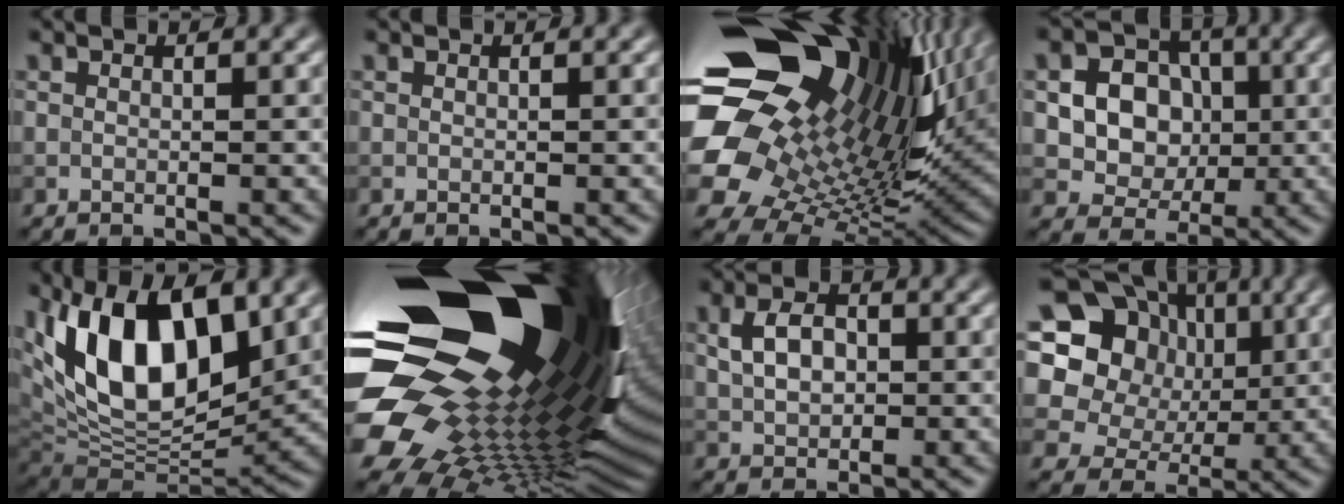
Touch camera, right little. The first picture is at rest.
{"total": 0.0}
{"total": 19.4, "force": [7.9, 12.0, 13.1], "torque": [-0.244, -0.006, 0.165]}
{"total": 7.6, "force": [0.6, 6.7, 3.6], "torque": [-0.057, 0.016, -0.001]}
{"total": 14.2, "force": [4.8, 7.1, 11.3], "torque": [-0.199, 0.012, 0.079]}
{"total": 20.7, "force": [5.0, 11.4, 16.6], "torque": [-0.282, -0.027, 0.093]}
{"total": 3.5, "force": [0.6, 2.4, 2.5], "torque": [-0.050, 0.005, 0.008]}
{"total": 16.7, "force": [4.7, 14.3, 7.2], "torque": [-0.167, 0.035, 0.072]}